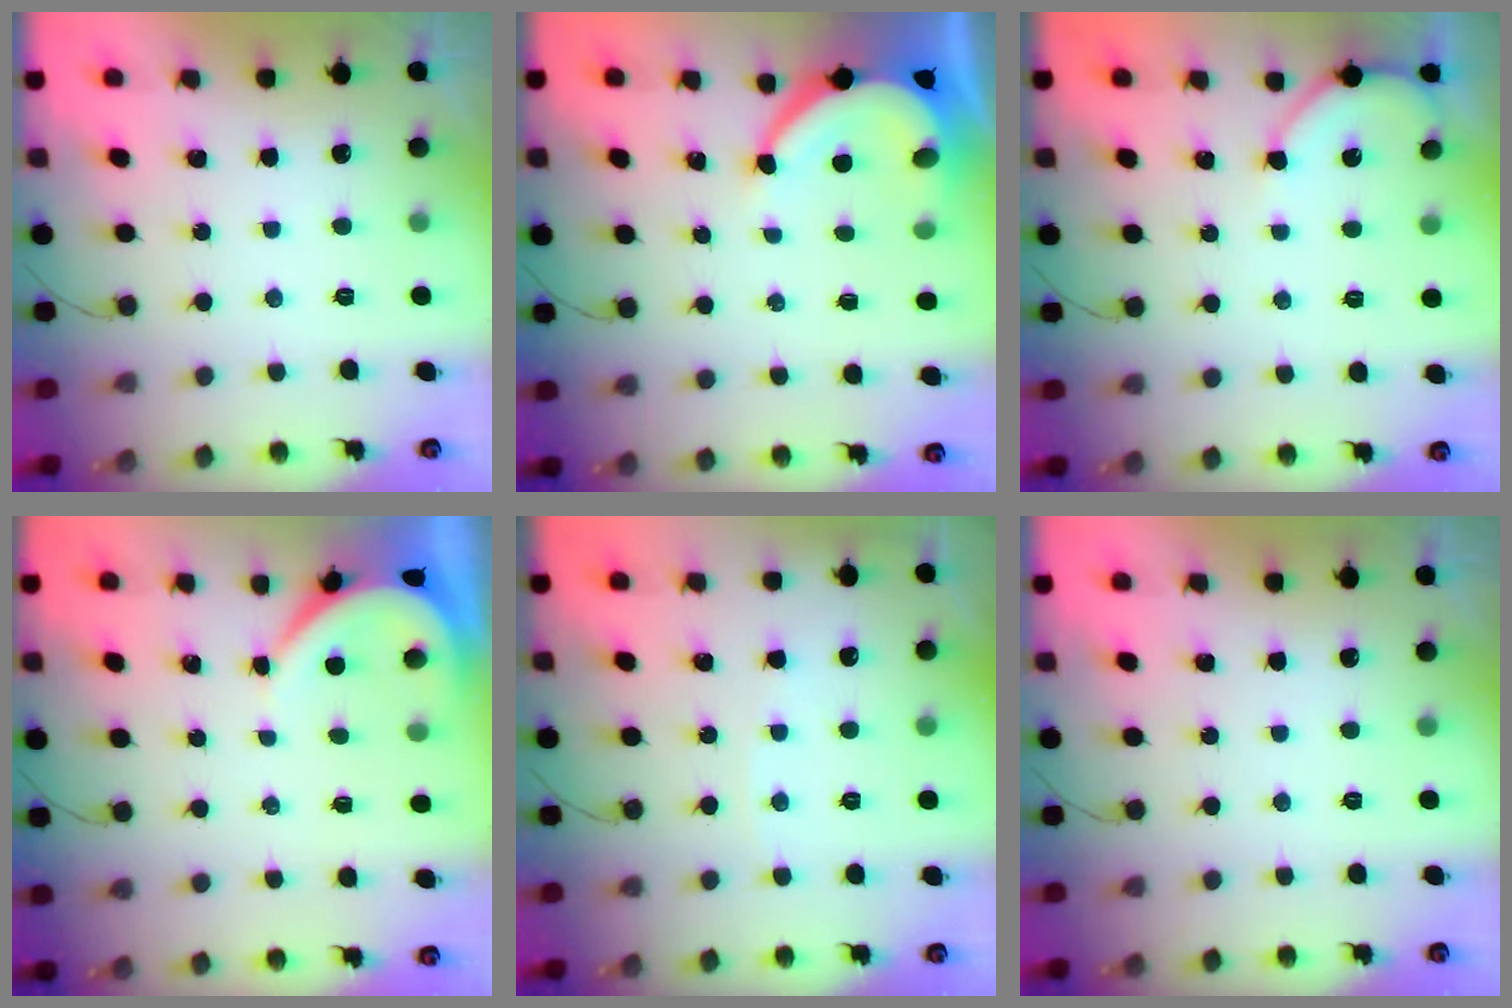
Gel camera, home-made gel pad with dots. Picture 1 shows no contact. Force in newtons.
{"total": 8.6, "press": 8.6, "slide": 1.2}
{"total": 3.6, "press": 3.5, "slide": 0.5}
{"total": 4.3, "press": 4.3, "slide": 0.3}
{"total": 2.6, "press": 2.6, "slide": 0.4}
{"total": 0.0}